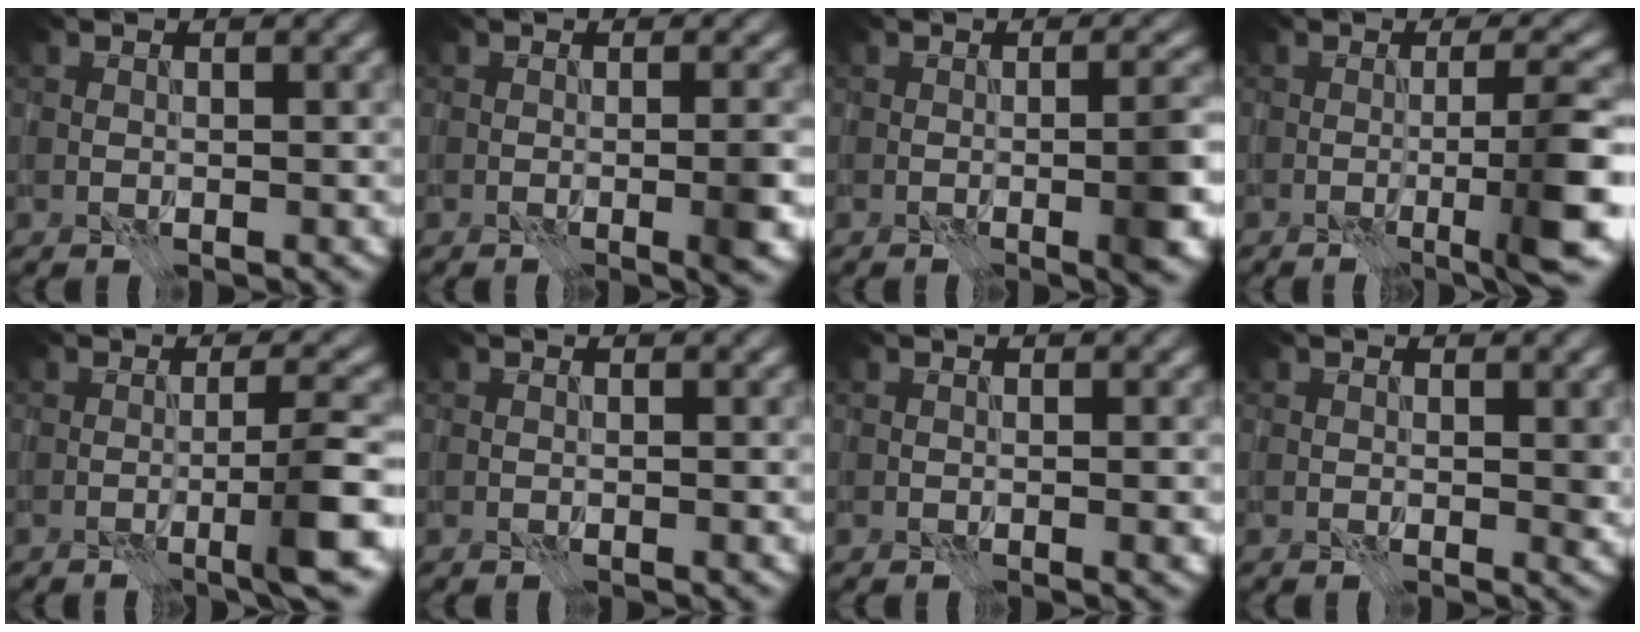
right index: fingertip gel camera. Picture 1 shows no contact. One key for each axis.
{"total": 3.1, "fx": -0.7, "fy": 0.6, "fz": 2.9, "tx": -0.038, "ty": 0.004, "tz": -0.015}
{"total": 4.4, "fx": -1.0, "fy": 1.0, "fz": 4.2, "tx": -0.053, "ty": 0.007, "tz": -0.021}
{"total": 6.8, "fx": -2.3, "fy": 0.8, "fz": 6.3, "tx": -0.085, "ty": 0.012, "tz": -0.046}
{"total": 4.4, "fx": -1.7, "fy": 0.2, "fz": 4.0, "tx": -0.058, "ty": 0.015, "tz": -0.041}
{"total": 0.0}
{"total": 0.9, "fx": -0.2, "fy": 0.1, "fz": 0.9, "tx": -0.012, "ty": 0.000, "tz": -0.004}
{"total": 1.1, "fx": 0.2, "fy": 0.4, "fz": 0.9, "tx": -0.007, "ty": -0.003, "tz": 0.002}